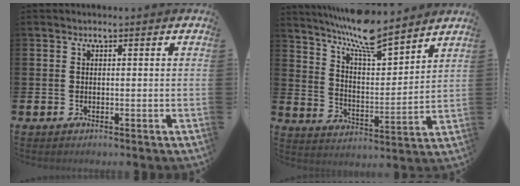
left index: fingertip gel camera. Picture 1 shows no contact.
{"total": 9.4, "force": [8.7, 1.1, 3.4], "torque": [-0.092, -0.059, 0.155]}